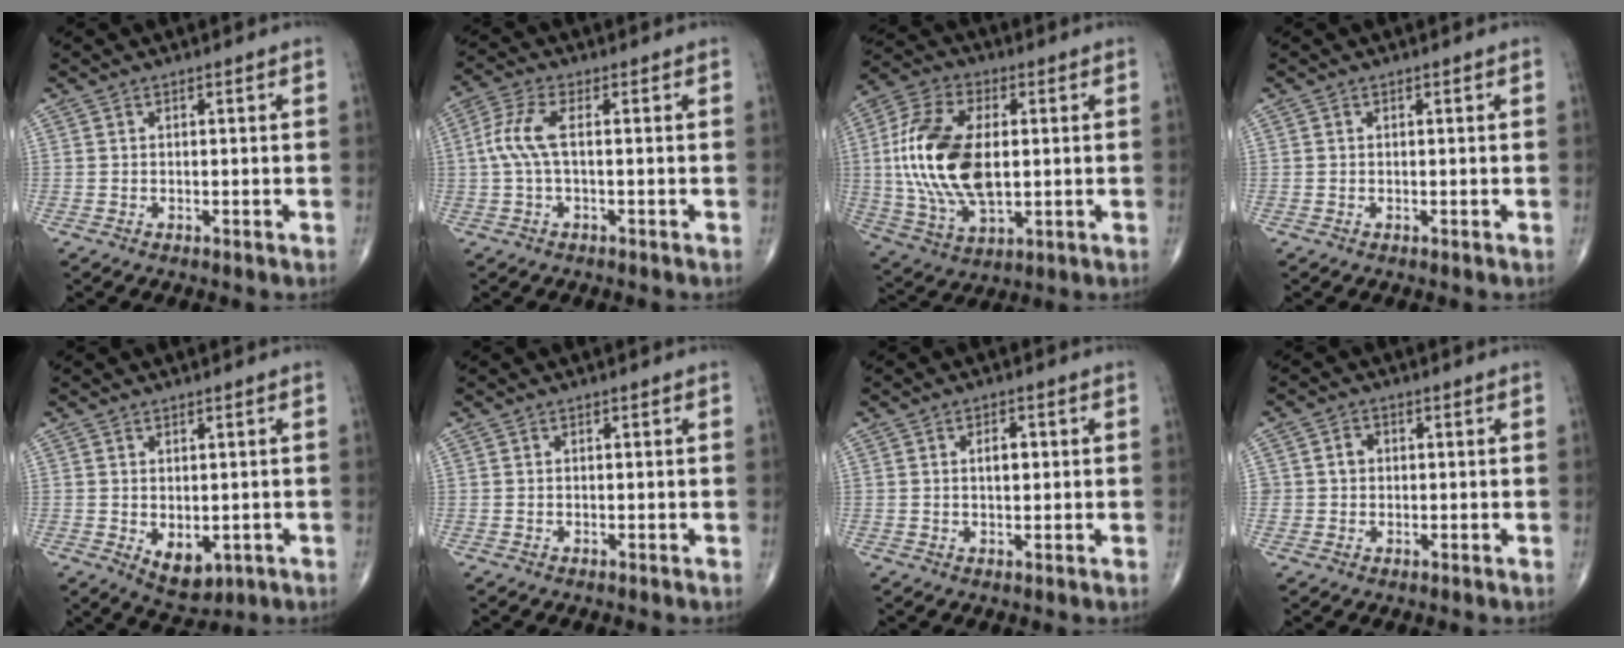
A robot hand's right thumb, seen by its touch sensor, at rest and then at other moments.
{"total": 6.0, "force": [0.1, 2.0, 5.6], "torque": [-0.148, 0.015, -0.003]}
{"total": 19.6, "force": [1.1, 10.7, 16.4], "torque": [-0.337, -0.003, 0.024]}
{"total": 0.0}
{"total": 5.9, "force": [-1.3, 3.7, 4.4], "torque": [-0.050, -0.005, -0.001]}
{"total": 0.0}
{"total": 3.1, "force": [0.5, 1.7, 2.6], "torque": [-0.036, 0.002, 0.007]}
{"total": 2.7, "force": [0.2, 2.6, 1.0], "torque": [0.002, 0.005, 0.001]}